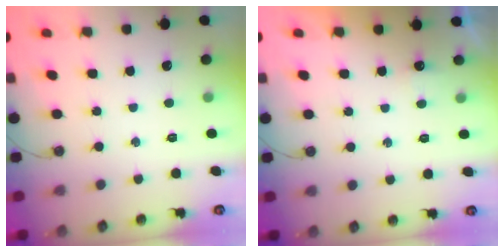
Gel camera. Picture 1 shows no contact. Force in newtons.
{"total": 2.7, "press": 2.6, "slide": 0.8}